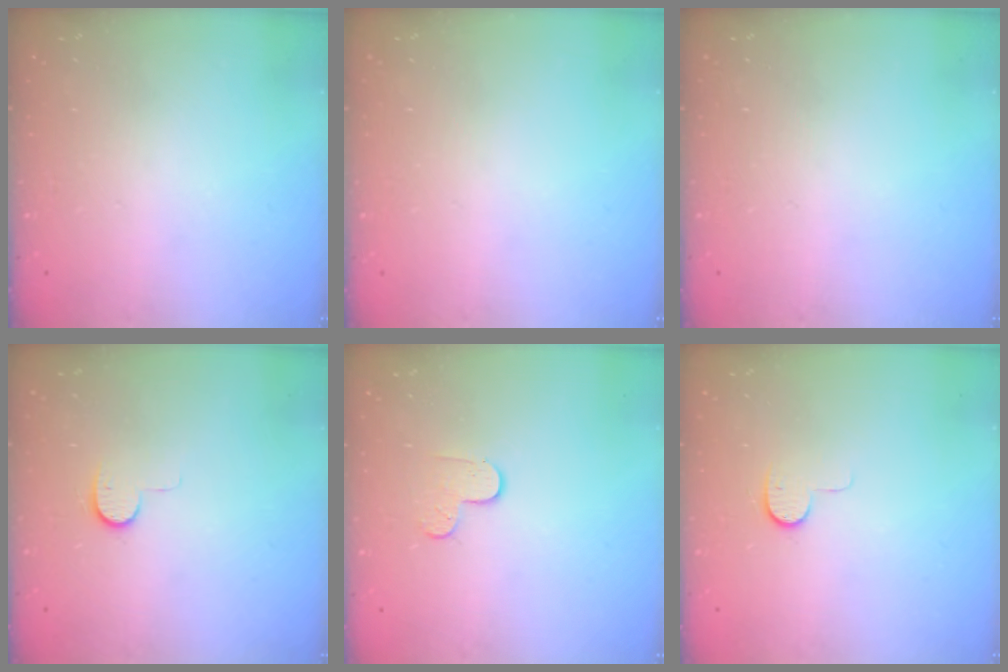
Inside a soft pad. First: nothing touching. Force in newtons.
{"total": 0.0}
{"total": 0.0}
{"total": 6.2, "press": 6.2, "slide": 0.6}
{"total": 4.3, "press": 4.3, "slide": 0.4}
{"total": 6.8, "press": 6.8, "slide": 0.6}